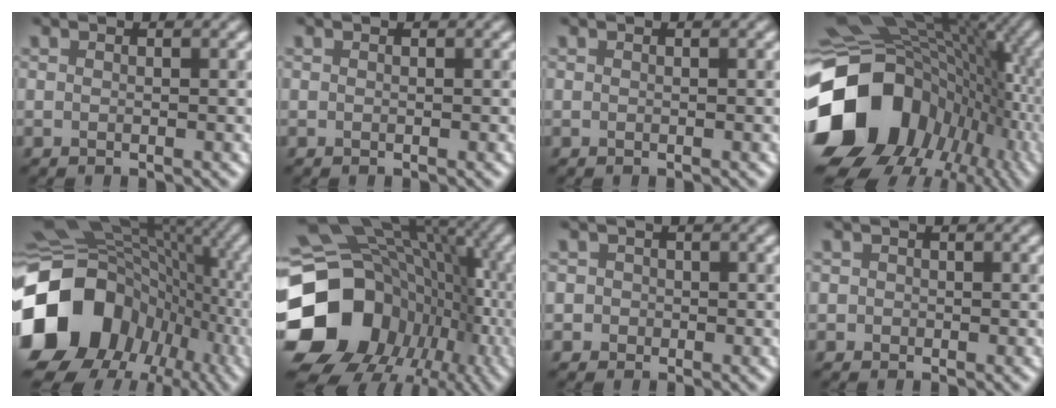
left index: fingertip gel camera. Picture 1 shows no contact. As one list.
[{"total": 0.0}, {"total": 0.0}, {"total": 18.4, "force": [-3.1, 14.7, 10.7], "torque": [-0.236, -0.005, -0.046]}, {"total": 17.8, "force": [-3.5, 15.0, 8.9], "torque": [-0.215, -0.013, -0.053]}, {"total": 19.3, "force": [-4.1, 16.4, 9.4], "torque": [-0.188, 0.000, -0.061]}, {"total": 2.1, "force": [0.1, 2.0, 0.3], "torque": [0.021, 0.018, -0.025]}, {"total": 0.9, "force": [0.1, 0.9, 0.0], "torque": [0.016, 0.003, -0.004]}]